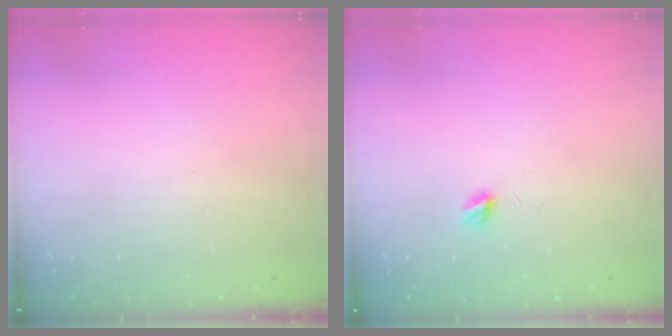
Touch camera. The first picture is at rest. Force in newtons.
{"total": 3.9, "press": 3.9, "slide": 0.3}